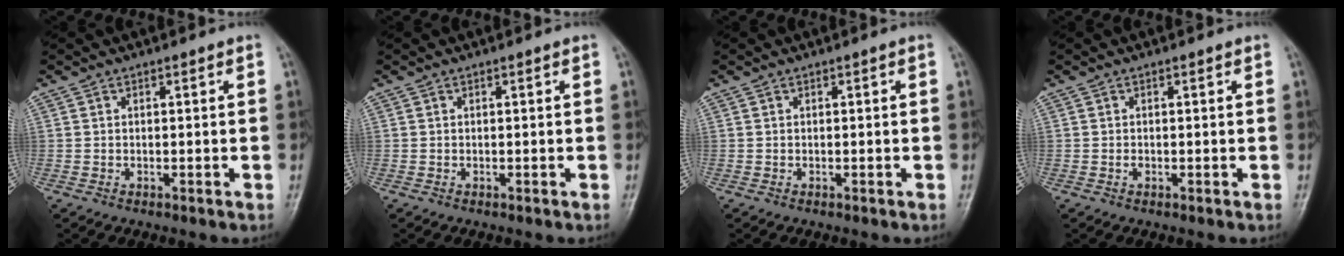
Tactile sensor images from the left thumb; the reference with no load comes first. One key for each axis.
{"total": 0.0}
{"total": 0.0}
{"total": 0.7, "fx": 0.1, "fy": 0.5, "fz": 0.5, "tx": -0.005, "ty": 0.001, "tz": 0.001}